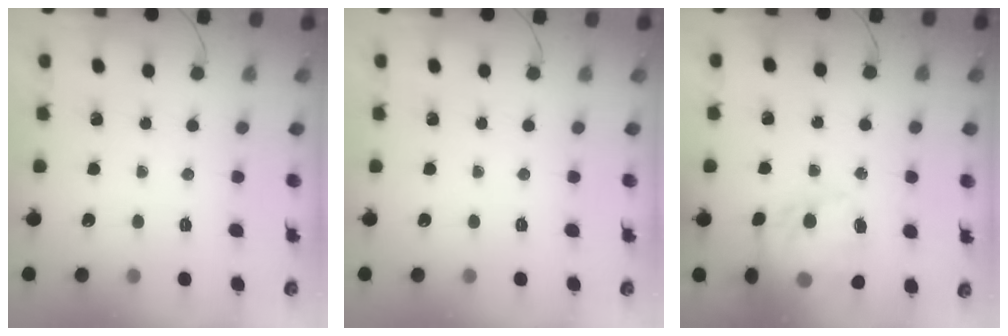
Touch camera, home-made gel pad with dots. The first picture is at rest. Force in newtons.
{"total": 0.0}
{"total": 15.5, "press": 15.2, "slide": 3.1}